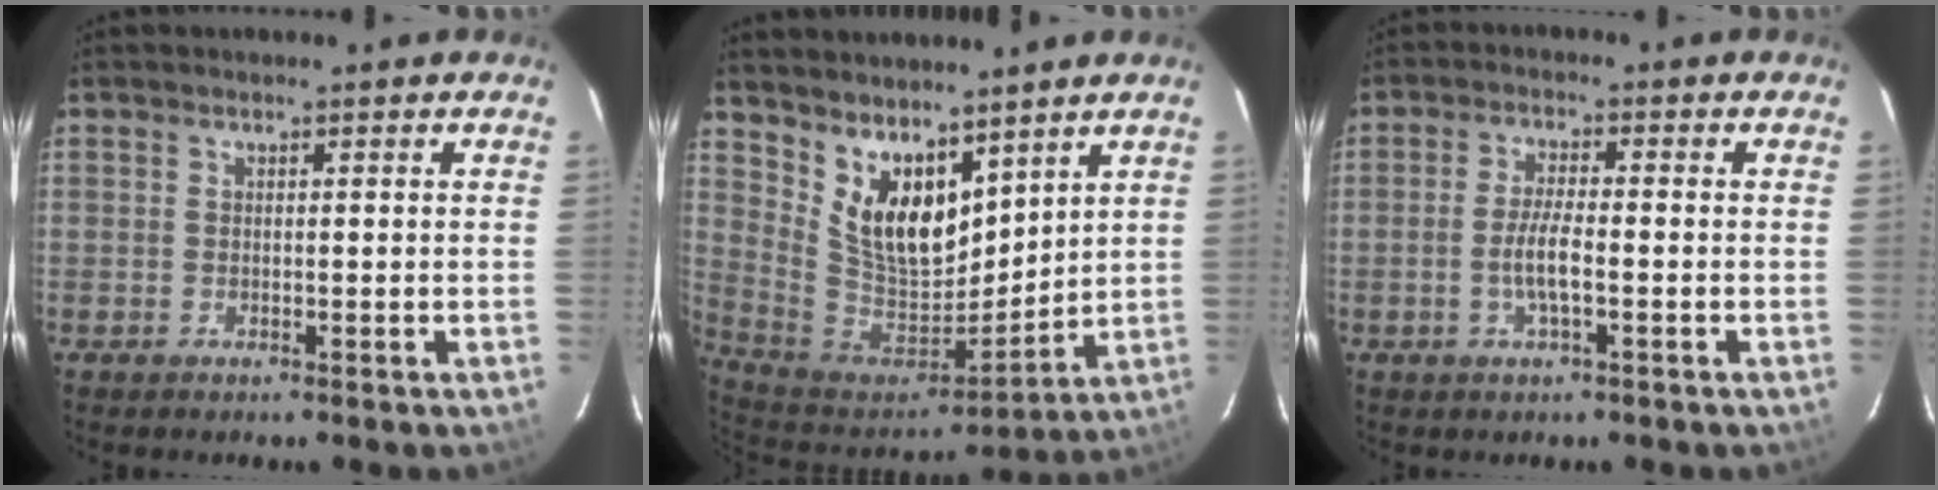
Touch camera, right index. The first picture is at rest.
{"total": 14.2, "force": [8.6, 7.2, 8.6], "torque": [-0.160, -0.007, 0.178]}
{"total": 4.7, "force": [-1.4, 0.8, 4.4], "torque": [-0.090, -0.002, -0.027]}